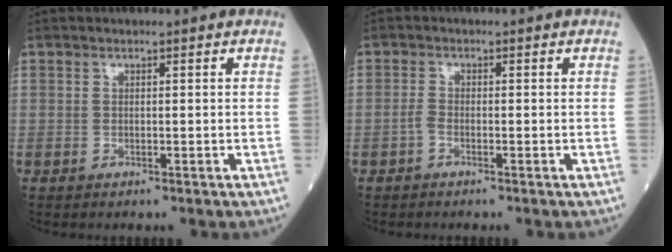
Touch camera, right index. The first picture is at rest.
{"total": 1.2, "force": [-0.7, 0.3, 0.9], "torque": [-0.025, -0.001, -0.017]}